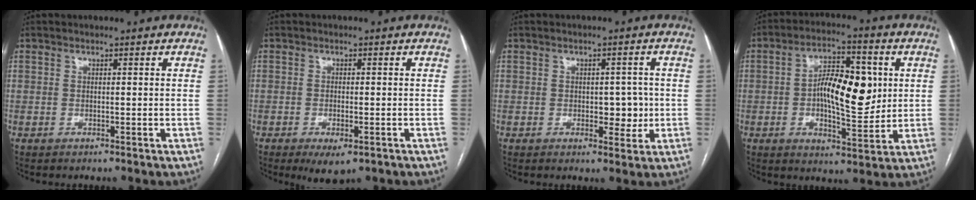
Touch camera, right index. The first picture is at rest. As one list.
[{"total": 4.6, "force": [-2.6, 1.5, 3.5], "torque": [-0.051, -0.009, -0.031]}, {"total": 4.2, "force": [-0.1, 2.4, 3.4], "torque": [-0.036, 0.004, 0.004]}, {"total": 12.6, "force": [1.1, 4.6, 11.6], "torque": [-0.195, 0.014, 0.018]}]